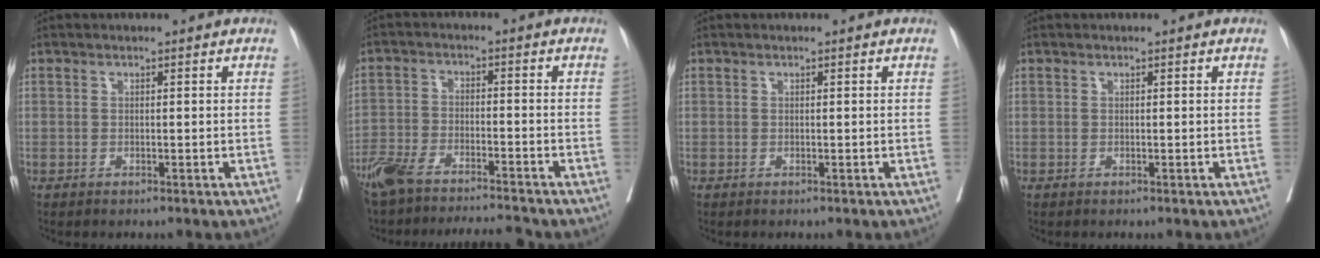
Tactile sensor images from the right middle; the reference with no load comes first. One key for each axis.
{"total": 11.2, "fx": -10.0, "fy": 1.4, "fz": 4.9, "tx": -0.091, "ty": -0.002, "tz": -0.168}
{"total": 0.0}
{"total": 0.0}